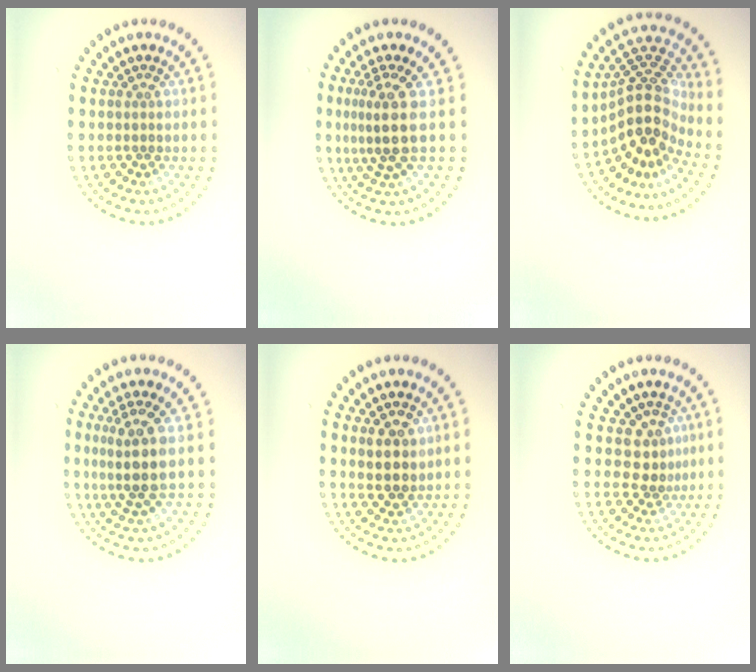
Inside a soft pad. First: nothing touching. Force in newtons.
{"total": 3.5, "press": 2.6, "slide": 2.3}
{"total": 5.0, "press": 3.5, "slide": 3.5}
{"total": 3.8, "press": 3.1, "slide": 2.3}
{"total": 2.8, "press": 2.7, "slide": 0.9}
{"total": 2.6, "press": 1.9, "slide": 1.8}